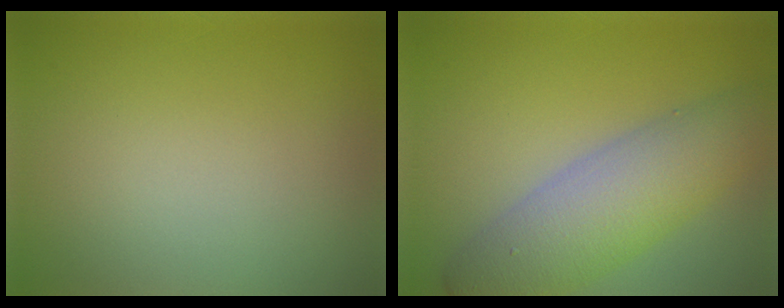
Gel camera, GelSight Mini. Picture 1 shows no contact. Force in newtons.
{"total": 7.5, "press": 7.5, "slide": 0.3}